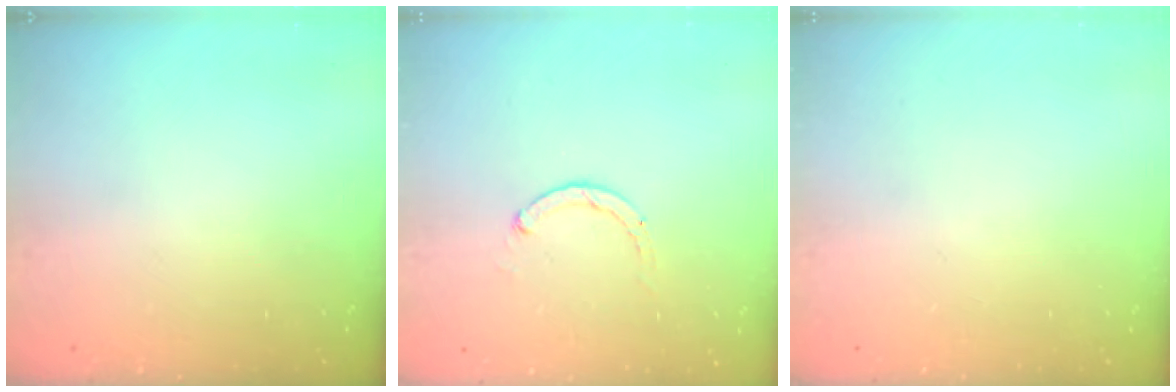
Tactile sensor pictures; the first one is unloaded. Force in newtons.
{"total": 1.8, "press": 1.7, "slide": 0.5}
{"total": 0.0}